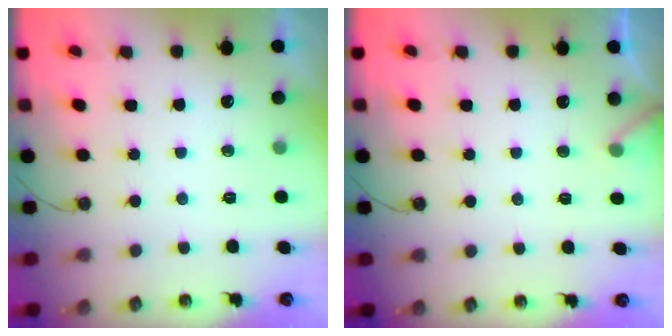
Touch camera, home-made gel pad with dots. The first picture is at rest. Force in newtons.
{"total": 6.3, "press": 6.3, "slide": 0.4}